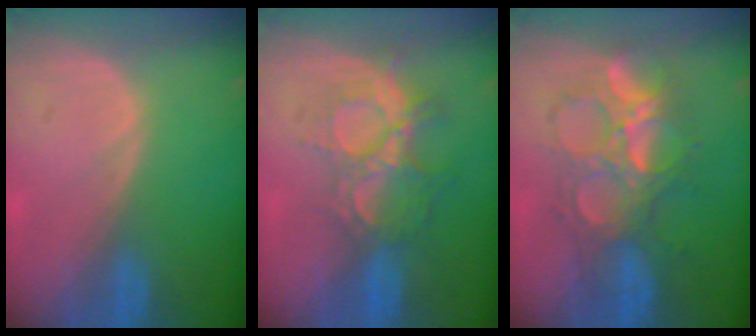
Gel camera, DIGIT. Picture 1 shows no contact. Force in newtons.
{"total": 9.2, "press": 7.8, "slide": 4.8}
{"total": 9.0, "press": 8.8, "slide": 1.8}